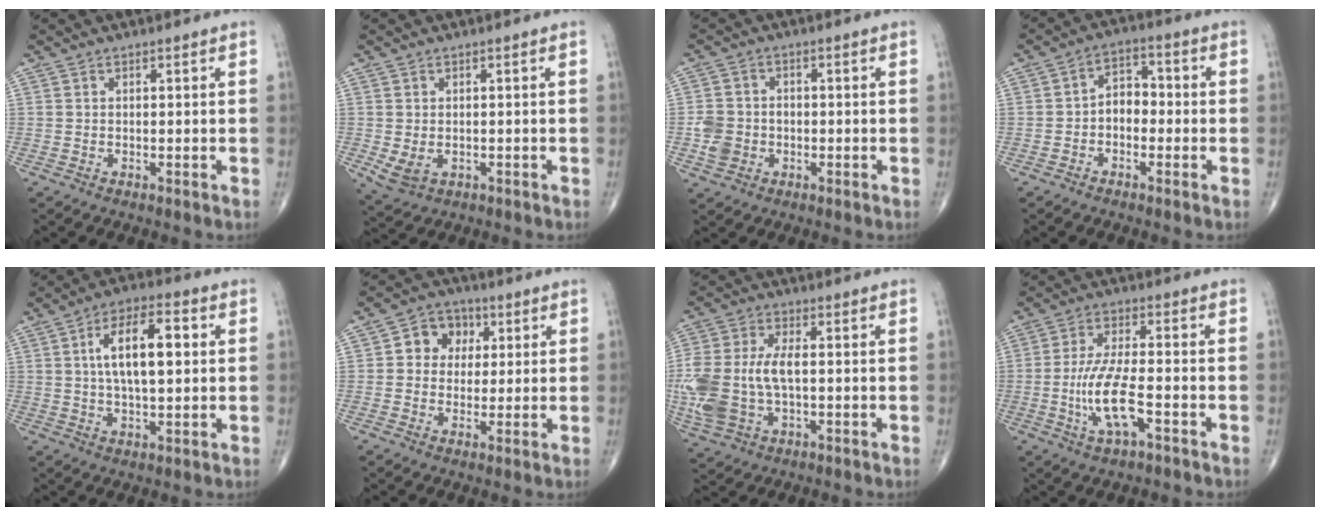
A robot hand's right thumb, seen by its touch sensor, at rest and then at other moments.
{"total": 3.8, "force": [-0.7, 2.8, 2.6], "torque": [-0.049, -0.006, 0.001]}
{"total": 5.2, "force": [-1.3, 4.5, 2.3], "torque": [-0.033, 0.012, -0.024]}
{"total": 5.4, "force": [-1.2, 3.8, 3.6], "torque": [-0.035, 0.028, -0.034]}
{"total": 12.2, "force": [2.0, 5.1, 10.8], "torque": [-0.176, 0.014, 0.031]}
{"total": 7.3, "force": [1.7, 6.2, 3.5], "torque": [-0.017, 0.006, 0.019]}
{"total": 15.1, "force": [-1.2, 8.6, 12.3], "torque": [-0.300, 0.005, -0.016]}
{"total": 10.0, "force": [-3.2, 3.2, 8.9], "torque": [-0.187, 0.016, -0.059]}